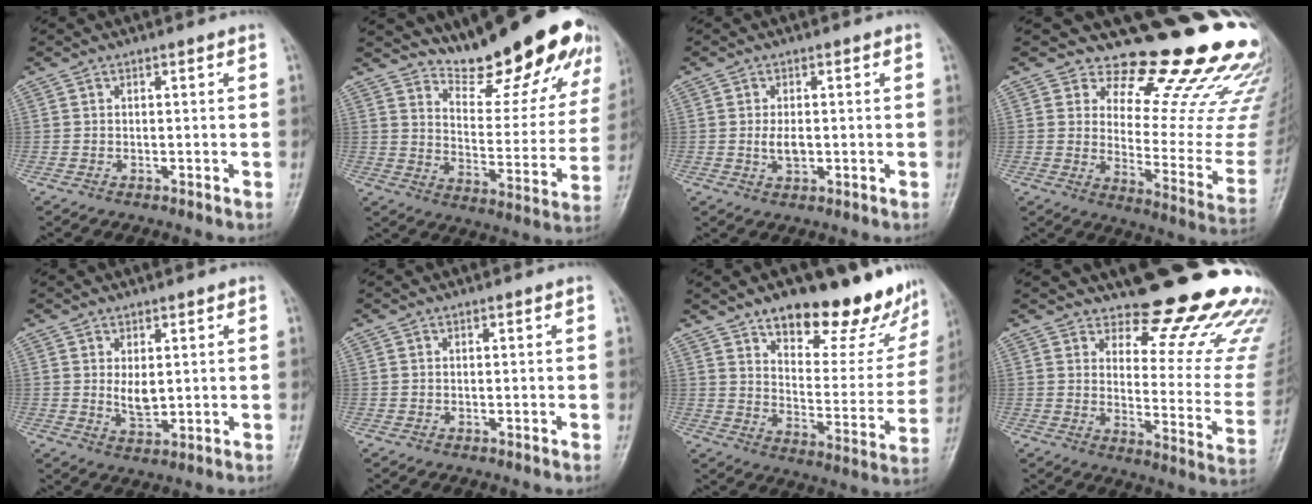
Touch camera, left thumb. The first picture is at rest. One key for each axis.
{"total": 22.1, "fx": 18.5, "fy": 5.5, "fz": 10.6, "tx": -0.107, "ty": -0.132, "tz": 0.254}
{"total": 2.9, "fx": -0.1, "fy": 1.7, "fz": 2.4, "tx": -0.044, "ty": -0.004, "tz": -0.002}
{"total": 22.5, "fx": 18.5, "fy": 6.8, "fz": 10.7, "tx": -0.091, "ty": -0.163, "tz": 0.231}
{"total": 3.9, "fx": 0.9, "fy": 2.2, "fz": 3.1, "tx": -0.044, "ty": -0.014, "tz": 0.020}
{"total": 0.0}
{"total": 22.8, "fx": 16.2, "fy": 8.8, "fz": 13.3, "tx": -0.129, "ty": -0.096, "tz": 0.228}
{"total": 19.2, "fx": 16.3, "fy": 5.3, "fz": 8.6, "tx": -0.055, "ty": -0.155, "tz": 0.196}